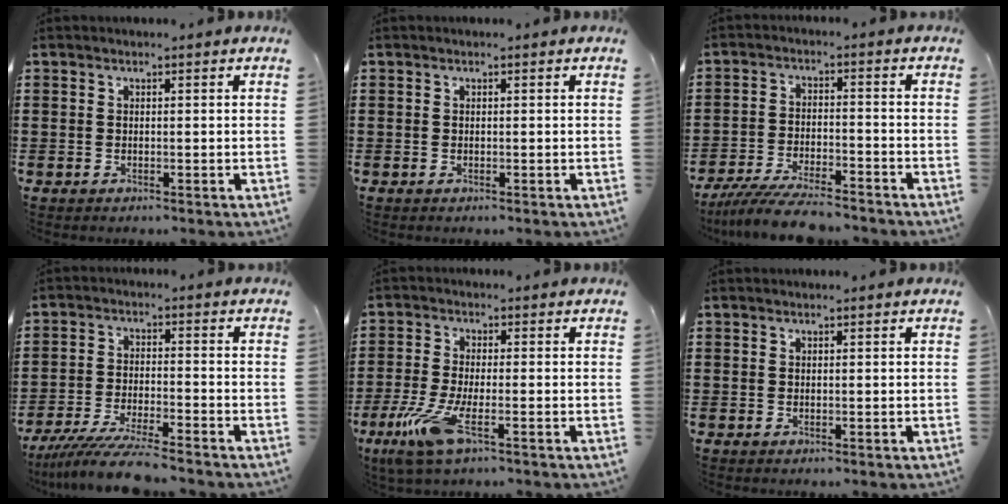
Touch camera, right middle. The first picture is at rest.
{"total": 0.0}
{"total": 7.3, "force": [-6.7, 0.7, 2.9], "torque": [-0.066, -0.004, -0.128]}
{"total": 7.4, "force": [-6.7, 0.0, 3.2], "torque": [-0.071, -0.013, -0.127]}
{"total": 7.6, "force": [-3.6, 2.0, 6.4], "torque": [-0.149, -0.021, -0.067]}
{"total": 0.0}